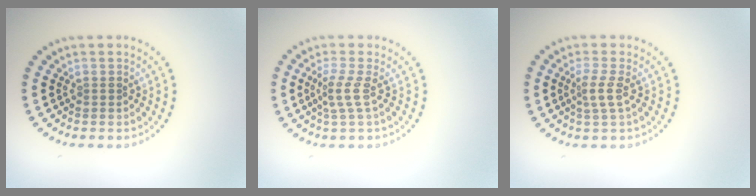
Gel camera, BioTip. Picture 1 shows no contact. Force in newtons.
{"total": 2.0, "press": 1.3, "slide": 1.6}
{"total": 1.8, "press": 1.4, "slide": 1.2}